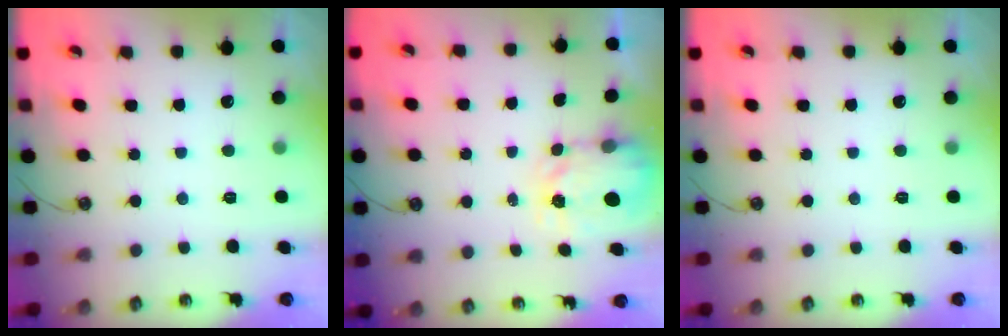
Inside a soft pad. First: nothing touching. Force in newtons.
{"total": 3.4, "press": 3.4, "slide": 0.4}
{"total": 0.0}